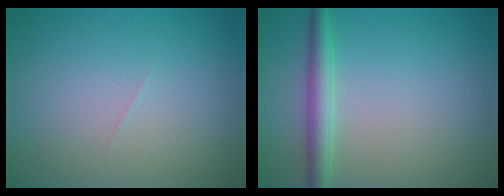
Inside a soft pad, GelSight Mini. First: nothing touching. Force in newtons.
{"total": 2.7, "press": 2.7, "slide": 0.1}